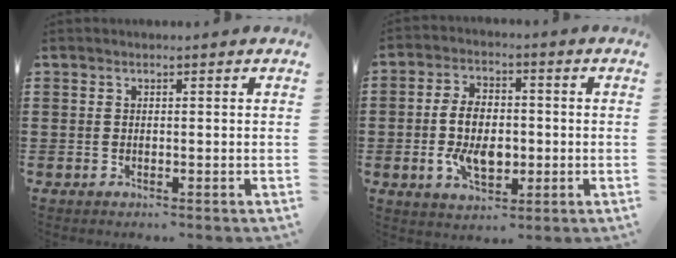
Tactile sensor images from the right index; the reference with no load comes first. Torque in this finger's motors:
{"motor_torque": [2.14, 0.00, 0.76, 0.19]}